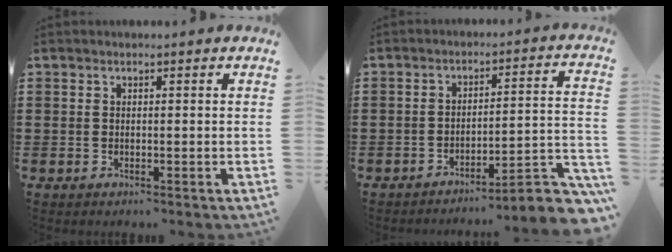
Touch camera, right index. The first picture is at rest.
{"total": 5.7, "force": [-4.7, 0.4, 3.2], "torque": [-0.050, -0.012, -0.091]}